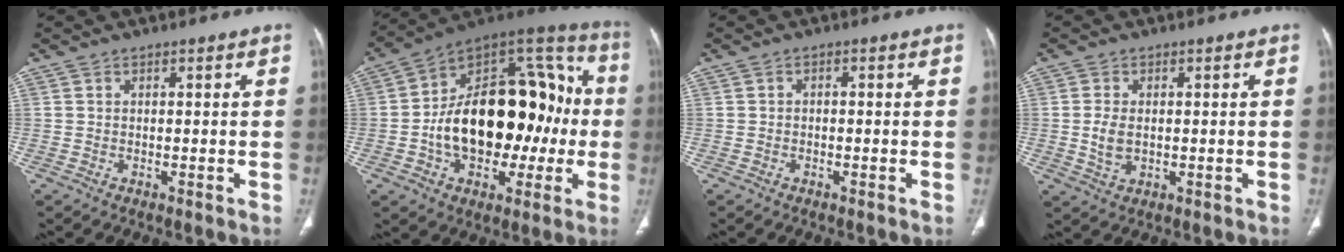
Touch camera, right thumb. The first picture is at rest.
{"total": 29.0, "force": [-2.3, 17.4, 23.1], "torque": [-0.335, 0.050, -0.027]}
{"total": 0.6, "force": [-0.2, 0.4, 0.4], "torque": [-0.005, 0.003, -0.008]}
{"total": 4.3, "force": [0.0, 2.8, 3.3], "torque": [-0.067, -0.005, 0.004]}